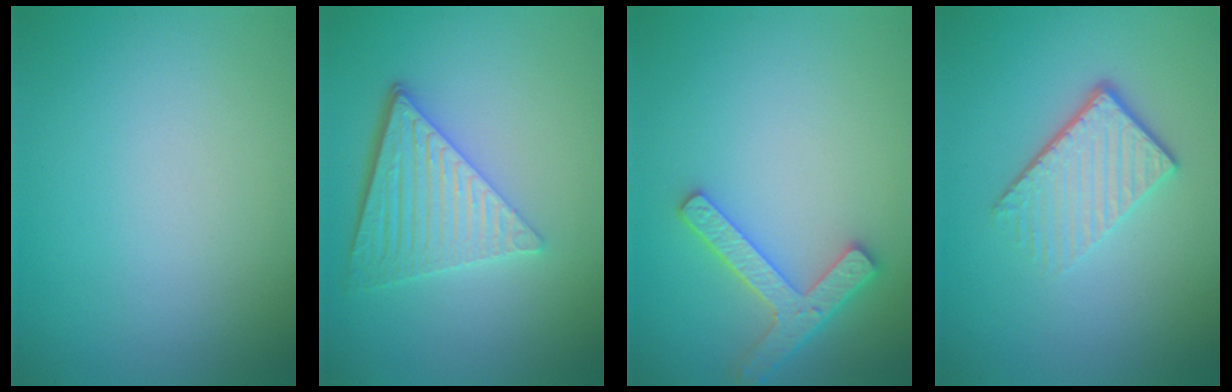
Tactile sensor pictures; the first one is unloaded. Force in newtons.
{"total": 5.8, "press": 4.3, "slide": 4.0}
{"total": 3.9, "press": 3.6, "slide": 1.5}
{"total": 4.1, "press": 2.8, "slide": 3.0}